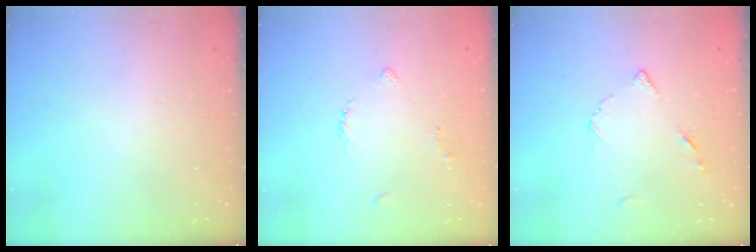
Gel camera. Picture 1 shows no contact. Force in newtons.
{"total": 3.1, "press": 3.1, "slide": 0.5}
{"total": 6.0, "press": 6.0, "slide": 0.7}